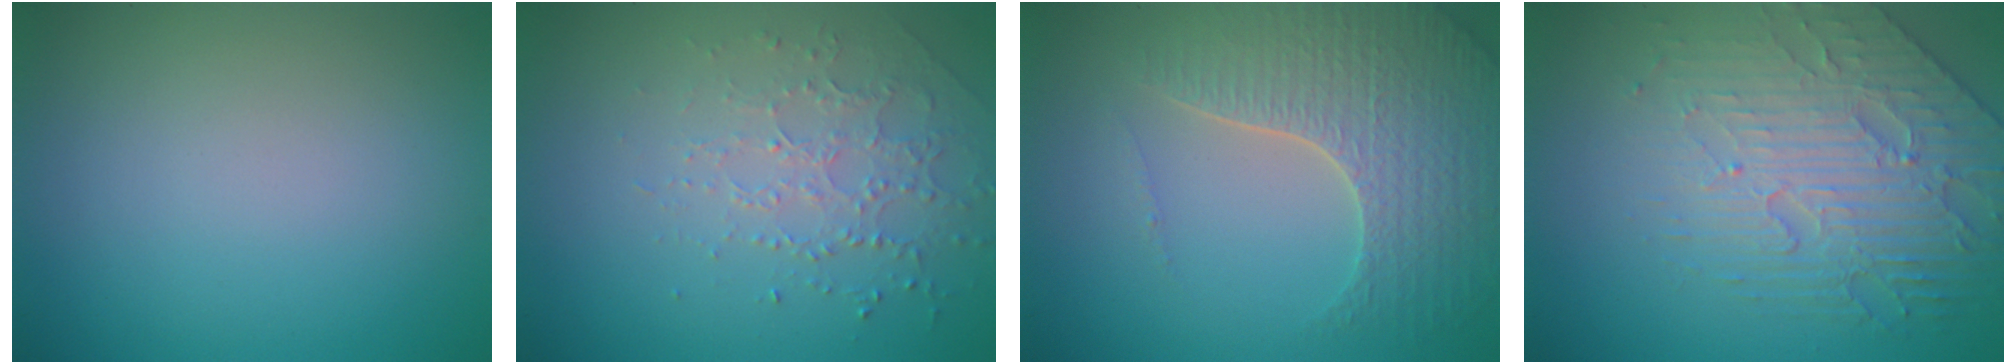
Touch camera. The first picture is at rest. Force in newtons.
{"total": 1.7, "press": 1.5, "slide": 0.8}
{"total": 5.1, "press": 4.5, "slide": 2.3}
{"total": 5.5, "press": 4.7, "slide": 2.9}